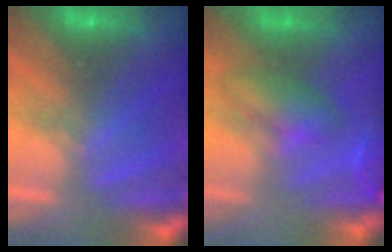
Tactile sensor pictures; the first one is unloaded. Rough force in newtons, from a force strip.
{"total": 4.7}